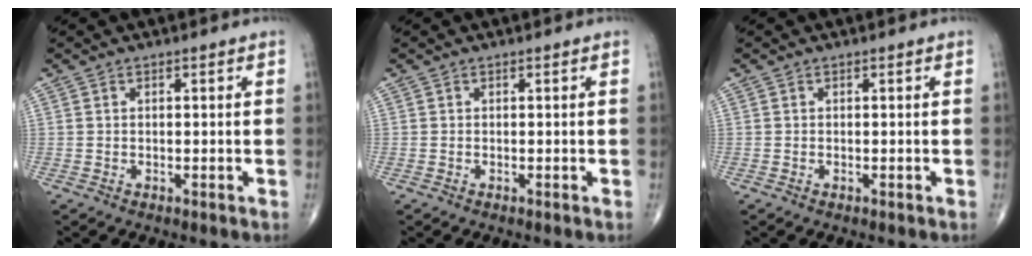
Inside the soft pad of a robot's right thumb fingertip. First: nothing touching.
{"total": 0.0}
{"total": 0.0}